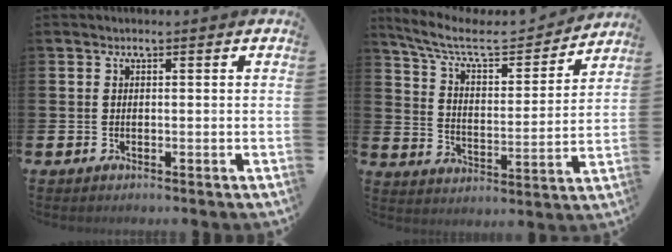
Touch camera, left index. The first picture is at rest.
{"total": 8.7, "force": [7.5, 2.5, 3.7], "torque": [-0.108, -0.041, 0.126]}